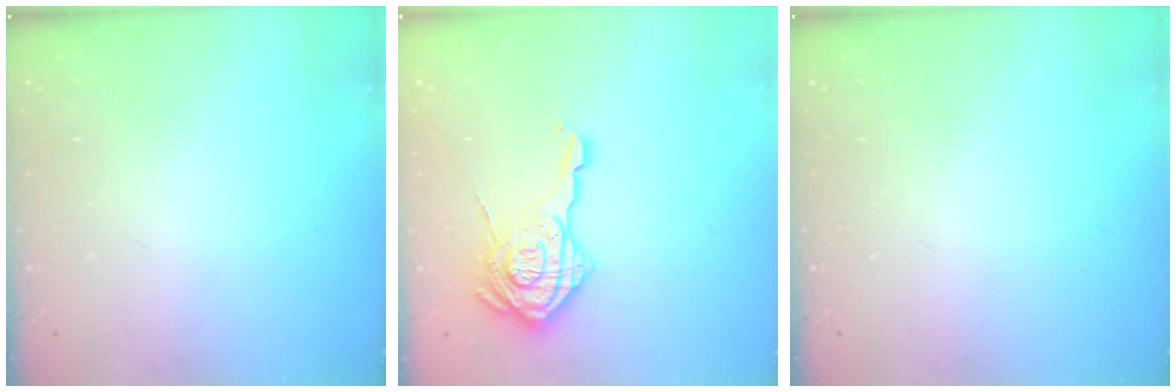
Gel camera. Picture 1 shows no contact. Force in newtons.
{"total": 17.5, "press": 17.5, "slide": 0.7}
{"total": 0.0}